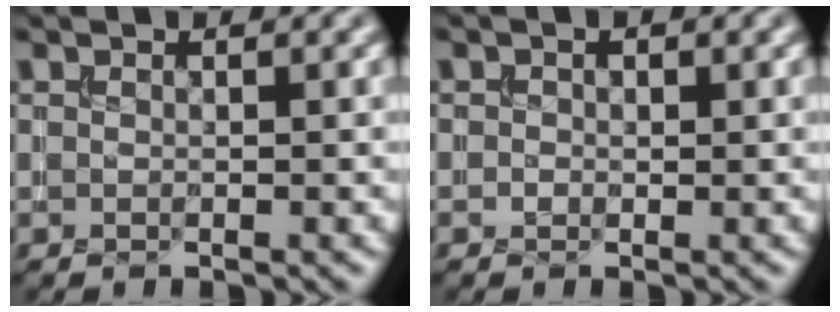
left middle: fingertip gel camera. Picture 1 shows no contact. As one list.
[{"total": 0.8, "force": [-0.2, 0.7, 0.3], "torque": [0.001, -0.005, -0.003]}]